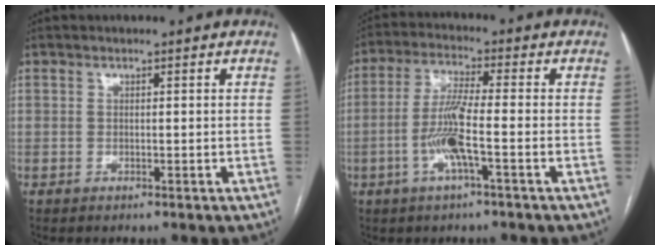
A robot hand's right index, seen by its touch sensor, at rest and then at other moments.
{"total": 7.5, "force": [-2.2, 0.1, 7.2], "torque": [-0.148, 0.002, -0.047]}